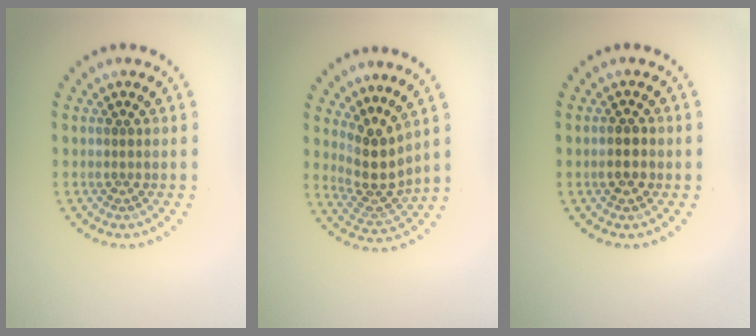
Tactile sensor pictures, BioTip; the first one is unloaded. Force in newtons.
{"total": 3.7, "press": 2.8, "slide": 2.4}
{"total": 1.8, "press": 1.8, "slide": 0.3}